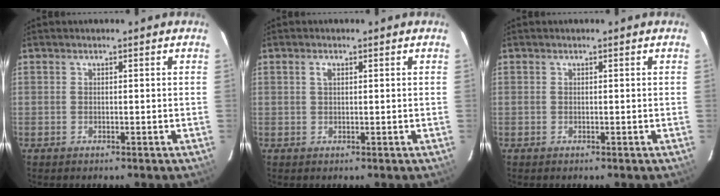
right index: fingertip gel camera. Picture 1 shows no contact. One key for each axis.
{"total": 1.2, "fx": 0.4, "fy": 0.7, "fz": 0.9, "tx": -0.018, "ty": 0.004, "tz": 0.007}
{"total": 0.5, "fx": -0.1, "fy": 0.5, "fz": 0.1, "tx": 0.001, "ty": 0.000, "tz": -0.003}